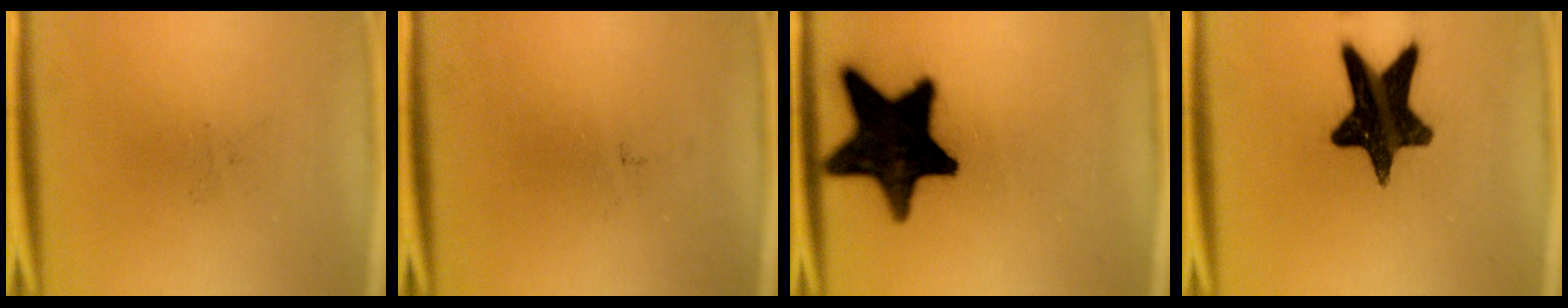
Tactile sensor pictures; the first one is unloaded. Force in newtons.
{"total": 0.0}
{"total": 19.3}
{"total": 16.2}